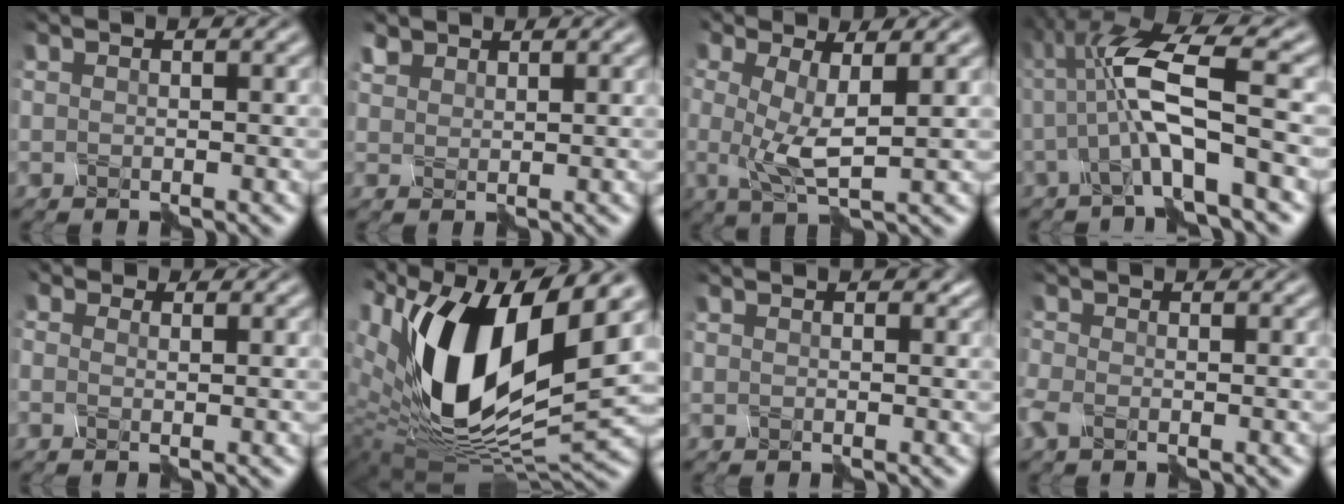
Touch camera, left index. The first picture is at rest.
{"total": 1.6, "force": [1.4, 0.7, -0.3], "torque": [-0.004, 0.008, 0.033]}
{"total": 3.9, "force": [0.1, 1.6, 3.5], "torque": [-0.079, -0.005, 0.008]}
{"total": 6.3, "force": [-1.4, 0.8, 6.1], "torque": [-0.124, 0.015, -0.024]}
{"total": 1.6, "force": [0.2, 1.5, 0.6], "torque": [-0.001, 0.008, -0.016]}
{"total": 14.1, "force": [3.4, 7.2, 11.7], "torque": [-0.221, -0.006, 0.058]}
{"total": 0.9, "force": [0.4, 0.7, 0.4], "torque": [-0.004, 0.004, 0.007]}
{"total": 1.8, "force": [-1.4, 0.9, 0.6], "torque": [-0.025, -0.004, -0.029]}